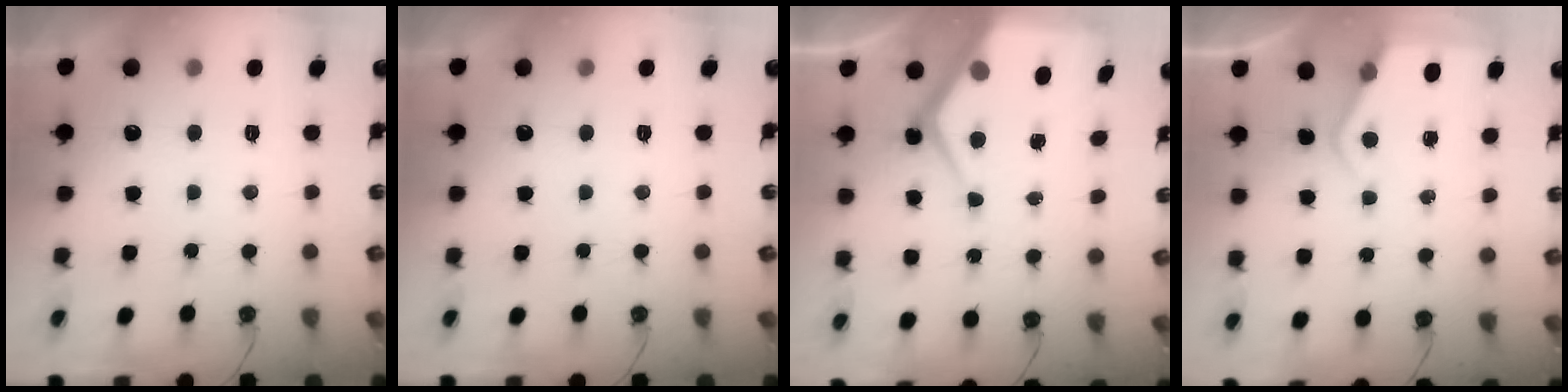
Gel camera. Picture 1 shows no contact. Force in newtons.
{"total": 0.0}
{"total": 9.2, "press": 9.1, "slide": 0.7}
{"total": 6.1, "press": 6.0, "slide": 0.9}